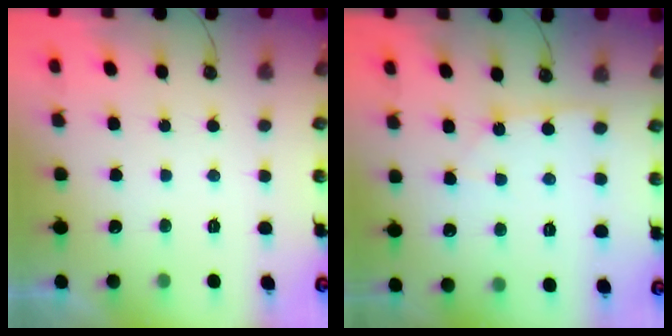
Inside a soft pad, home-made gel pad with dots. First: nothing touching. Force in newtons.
{"total": 2.2, "press": 2.1, "slide": 0.3}